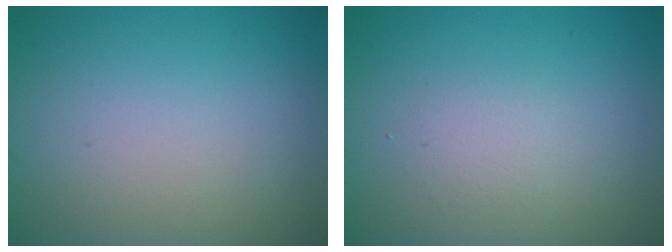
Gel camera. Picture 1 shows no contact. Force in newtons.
{"total": 1.3, "press": 1.3, "slide": 0.1}